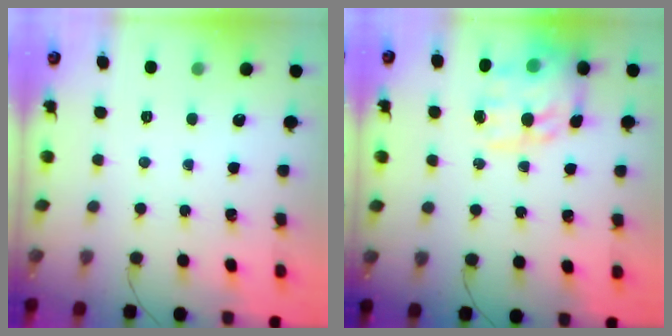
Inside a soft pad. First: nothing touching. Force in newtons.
{"total": 16.8, "press": 16.4, "slide": 3.7}